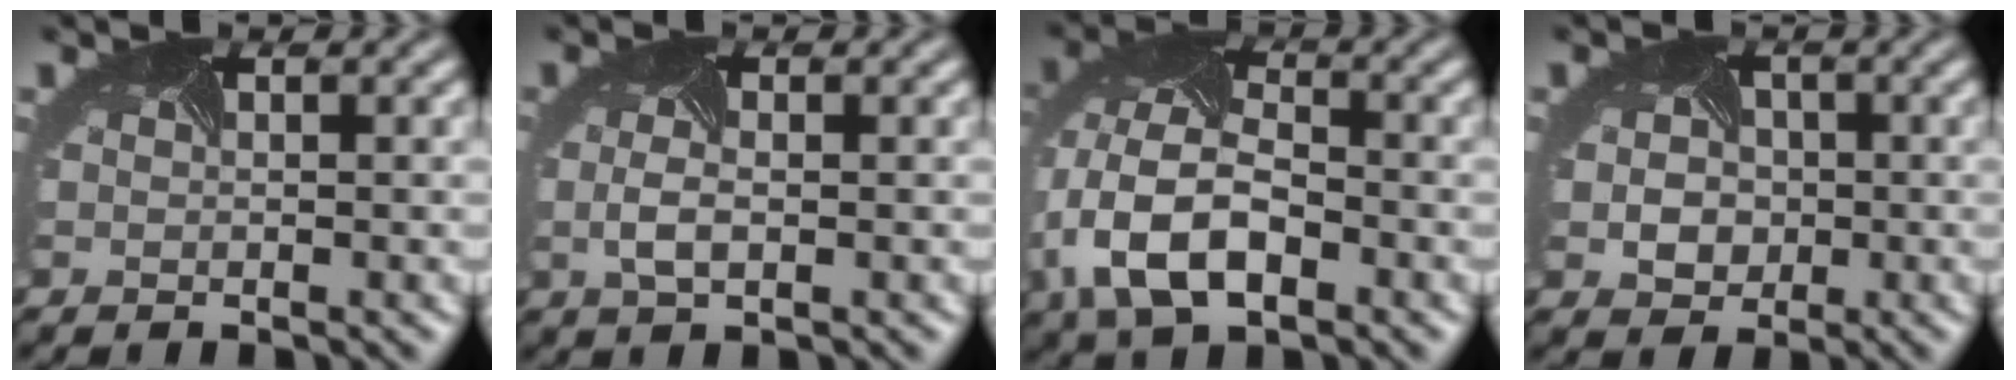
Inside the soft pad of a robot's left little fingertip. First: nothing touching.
{"total": 1.9, "force": [-0.3, 0.8, 1.7], "torque": [-0.046, -0.006, -0.008]}
{"total": 9.4, "force": [-3.0, 5.7, 6.8], "torque": [-0.162, -0.016, -0.063]}
{"total": 4.3, "force": [0.0, 3.5, 2.4], "torque": [-0.031, 0.005, -0.004]}